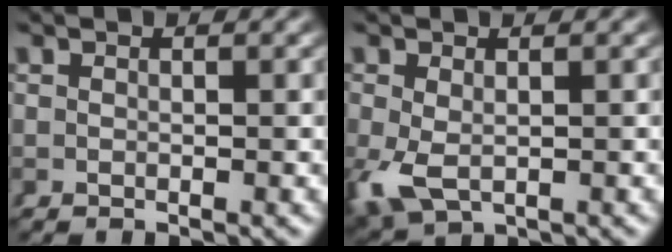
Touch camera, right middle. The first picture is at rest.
{"total": 3.5, "force": [-1.1, 2.3, 2.5], "torque": [-0.063, -0.029, 0.002]}